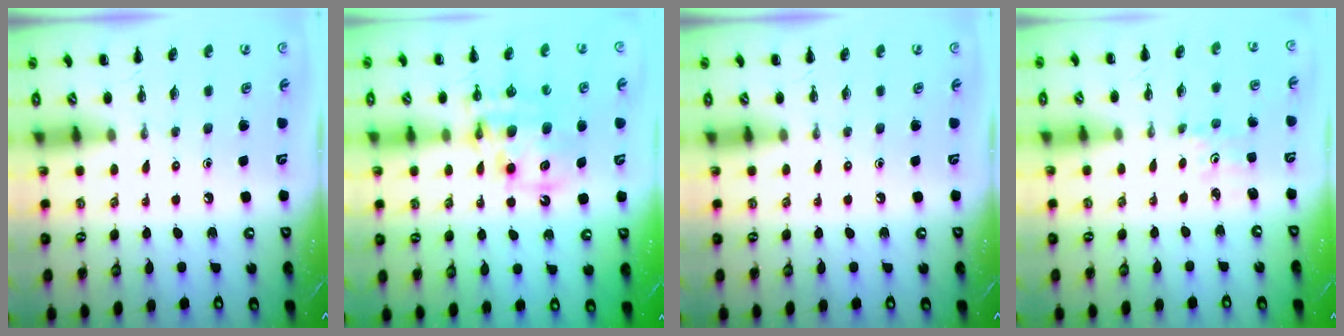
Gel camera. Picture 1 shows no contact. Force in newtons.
{"total": 12.3, "press": 12.0, "slide": 2.8}
{"total": 0.0}
{"total": 0.9, "press": 0.8, "slide": 0.4}